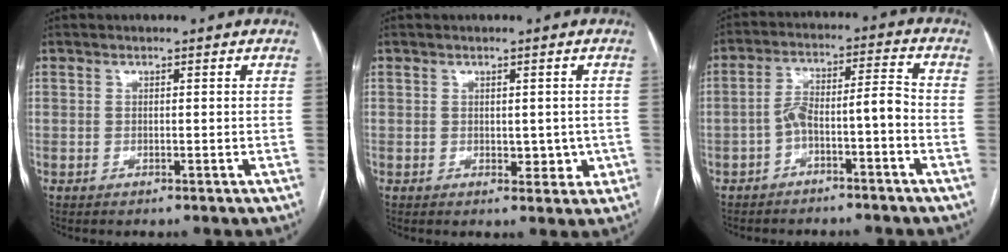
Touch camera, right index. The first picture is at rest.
{"total": 3.1, "force": [-0.2, 2.0, 2.4], "torque": [-0.023, 0.000, 0.004]}
{"total": 6.8, "force": [-2.9, 1.2, 6.0], "torque": [-0.109, 0.039, -0.048]}